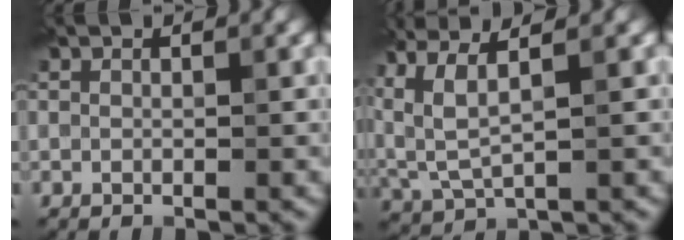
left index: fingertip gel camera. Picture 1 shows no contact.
{"total": 5.8, "force": [2.7, 2.1, 4.8], "torque": [-0.115, 0.009, 0.062]}